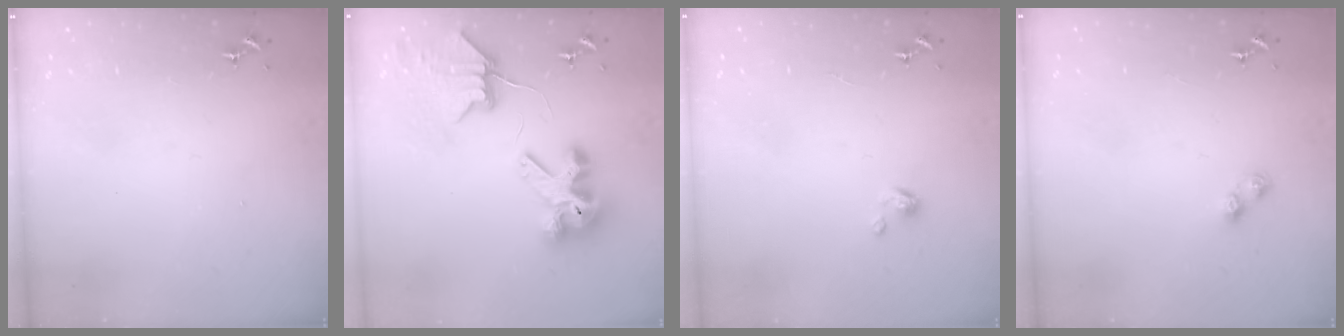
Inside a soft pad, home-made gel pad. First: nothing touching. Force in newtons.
{"total": 9.1, "press": 9.1, "slide": 1.1}
{"total": 2.7, "press": 2.7, "slide": 0.2}
{"total": 3.9, "press": 3.8, "slide": 0.4}